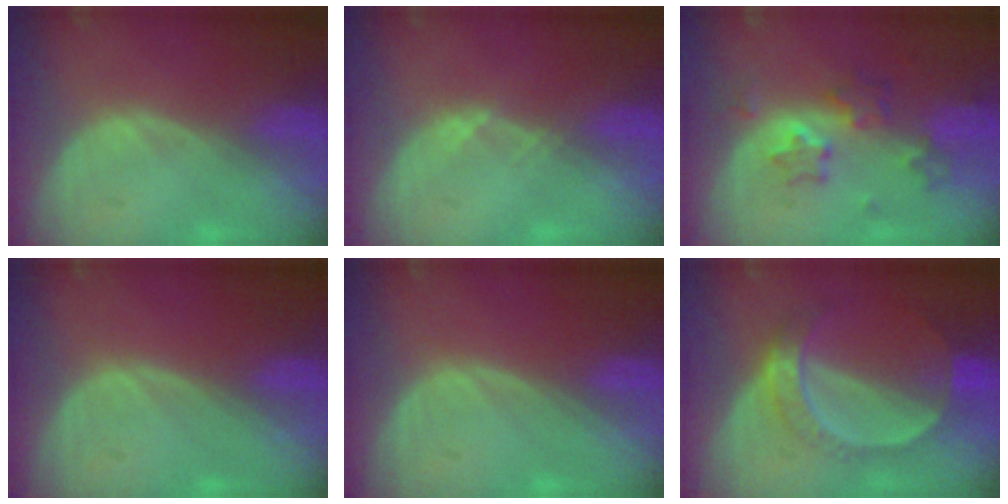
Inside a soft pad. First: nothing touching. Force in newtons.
{"total": 1.0, "press": 0.8, "slide": 0.5}
{"total": 6.6, "press": 6.0, "slide": 2.7}
{"total": 0.0}
{"total": 0.0}
{"total": 7.2, "press": 6.3, "slide": 3.5}